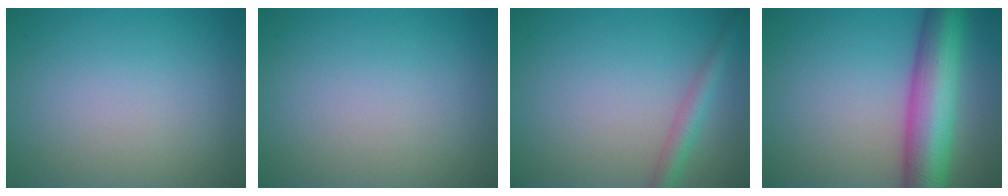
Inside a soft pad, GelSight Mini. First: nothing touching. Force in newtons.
{"total": 0.0}
{"total": 2.4, "press": 2.4, "slide": 0.1}
{"total": 9.7, "press": 9.7, "slide": 0.3}